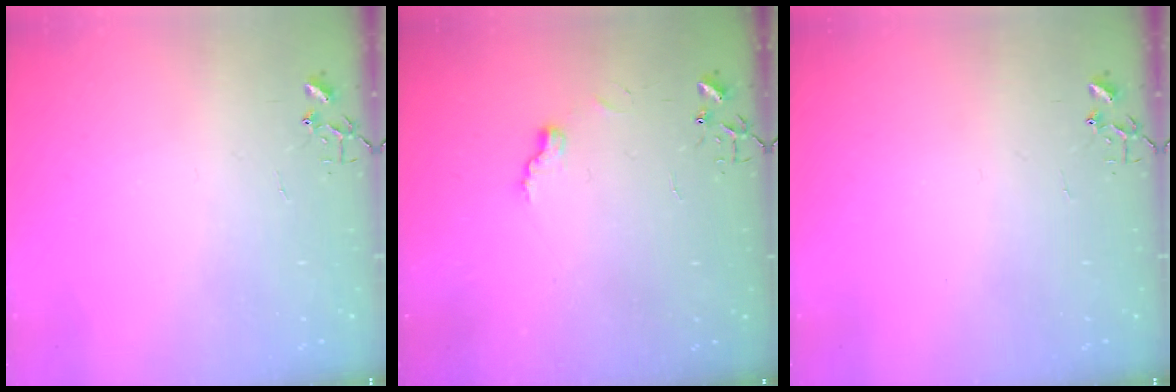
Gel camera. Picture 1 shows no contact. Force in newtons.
{"total": 7.4, "press": 7.4, "slide": 0.4}
{"total": 0.0}